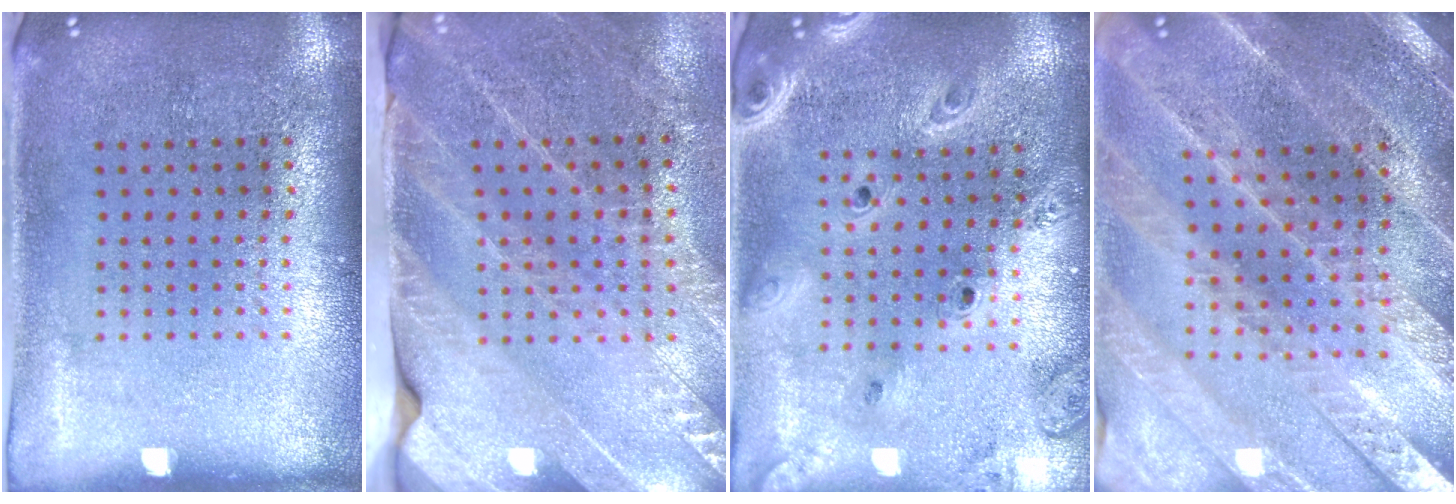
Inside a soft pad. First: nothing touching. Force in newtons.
{"total": 3.1, "press": 2.8, "slide": 1.2}
{"total": 2.7, "press": 2.3, "slide": 1.4}
{"total": 2.8, "press": 2.7, "slide": 0.4}